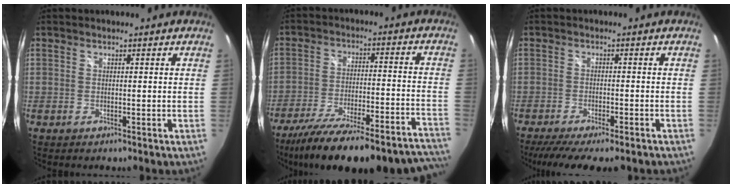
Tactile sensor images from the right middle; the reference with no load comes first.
{"total": 29.9, "force": [-26.1, 4.5, 13.8], "torque": [-0.219, -0.046, -0.369]}
{"total": 10.8, "force": [-8.6, 1.7, 6.2], "torque": [-0.128, -0.036, -0.132]}